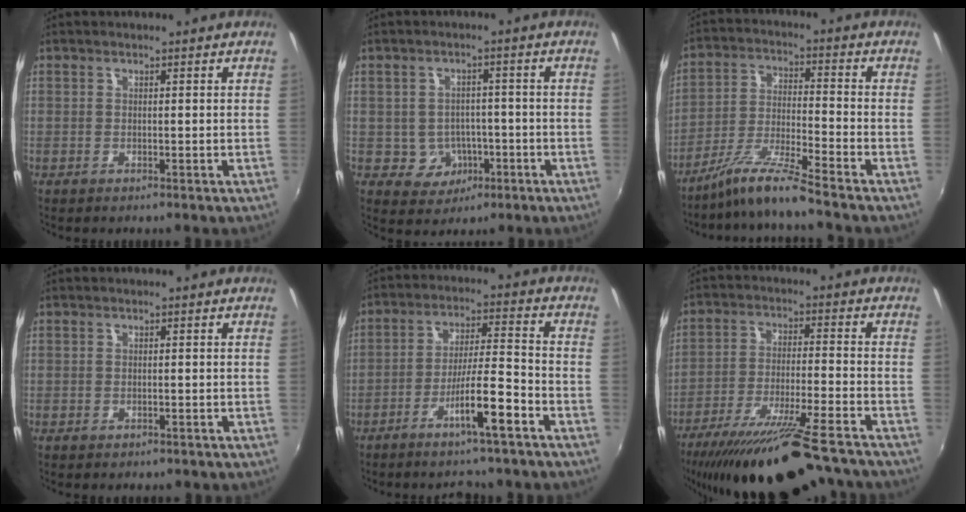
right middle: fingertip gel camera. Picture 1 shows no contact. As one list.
[{"total": 5.8, "force": [-1.8, 5.3, 1.5], "torque": [-0.042, 0.012, -0.009]}, {"total": 8.4, "force": [-7.2, -1.3, 4.1], "torque": [-0.090, 0.005, -0.141]}, {"total": 1.2, "force": [-0.7, 0.8, 0.4], "torque": [-0.009, -0.005, -0.010]}, {"total": 9.4, "force": [-5.9, 0.6, 7.2], "torque": [-0.136, -0.005, -0.101]}, {"total": 21.1, "force": [-17.7, 2.3, 11.2], "torque": [-0.212, -0.053, -0.278]}]